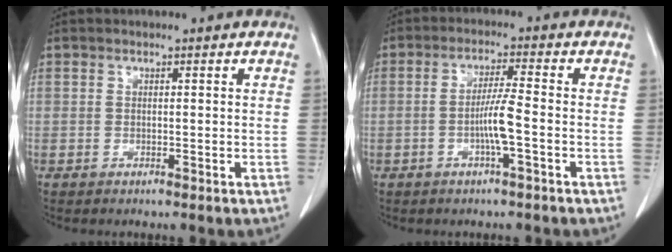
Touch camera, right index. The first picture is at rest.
{"total": 4.9, "force": [-1.4, -0.3, 4.7], "torque": [-0.094, 0.002, -0.028]}